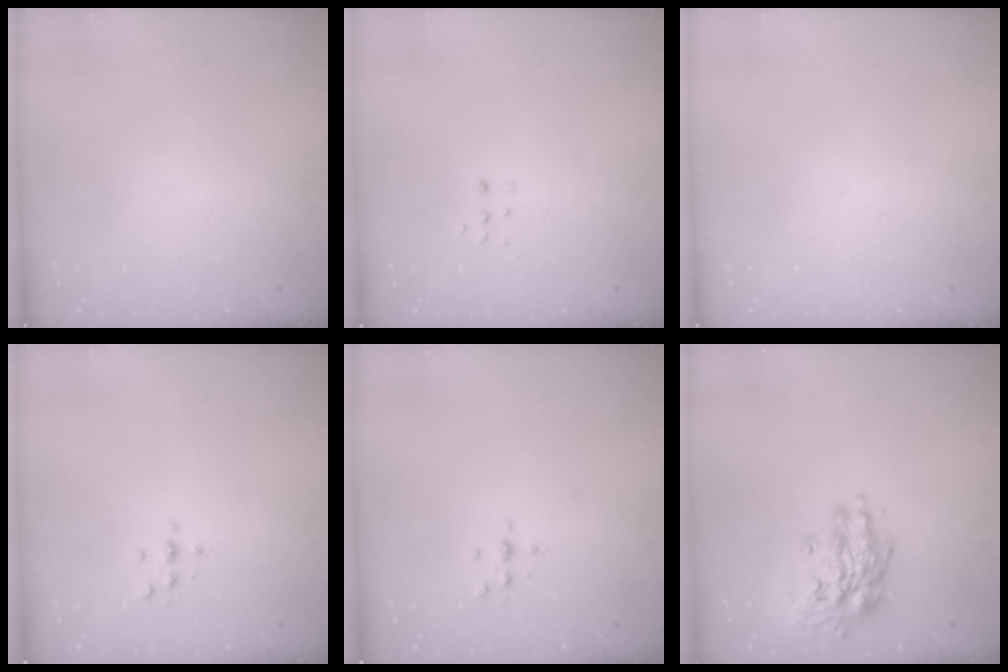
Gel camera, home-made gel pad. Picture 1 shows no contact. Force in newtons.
{"total": 3.8, "press": 3.7, "slide": 0.7}
{"total": 0.0}
{"total": 2.2, "press": 2.1, "slide": 0.2}
{"total": 2.4, "press": 2.4, "slide": 0.3}
{"total": 16.0, "press": 15.8, "slide": 2.7}